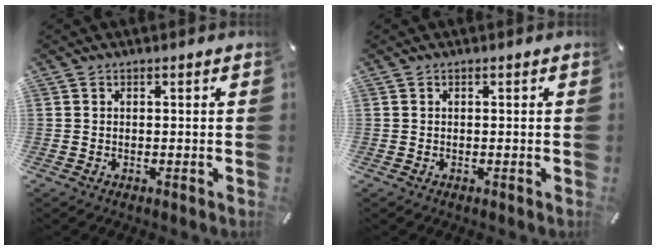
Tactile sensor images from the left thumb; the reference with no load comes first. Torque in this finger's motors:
{"motor_torque": [0.00, 0.00, 0.00, 0.00, 0.00]}